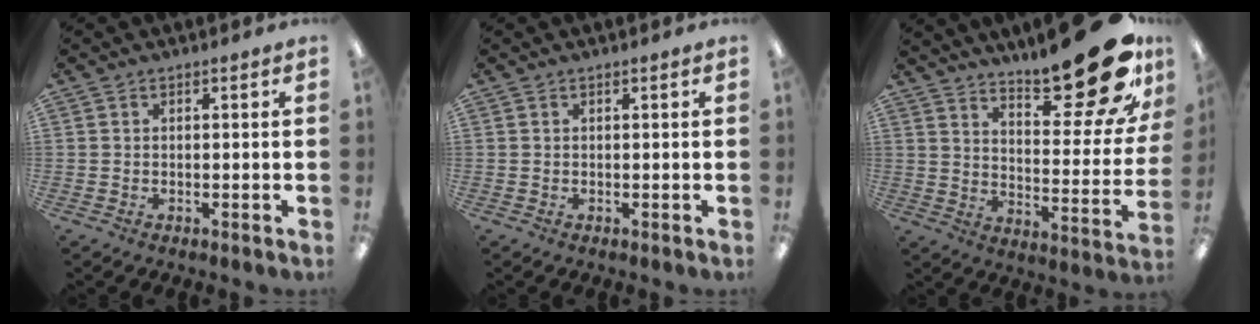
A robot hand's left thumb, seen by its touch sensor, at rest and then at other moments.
{"total": 0.0}
{"total": 22.7, "force": [16.0, 6.8, 14.6], "torque": [-0.187, -0.114, 0.256]}